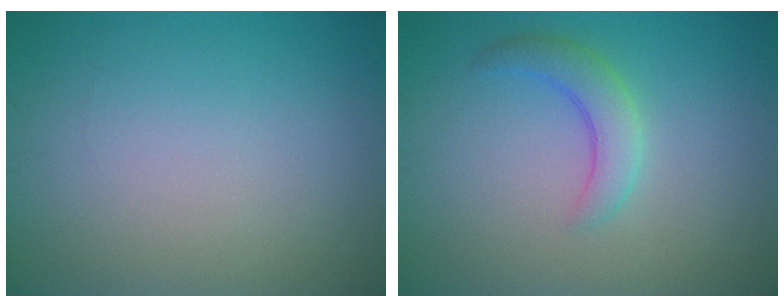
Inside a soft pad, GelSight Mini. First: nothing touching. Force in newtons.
{"total": 2.9, "press": 2.9, "slide": 0.2}